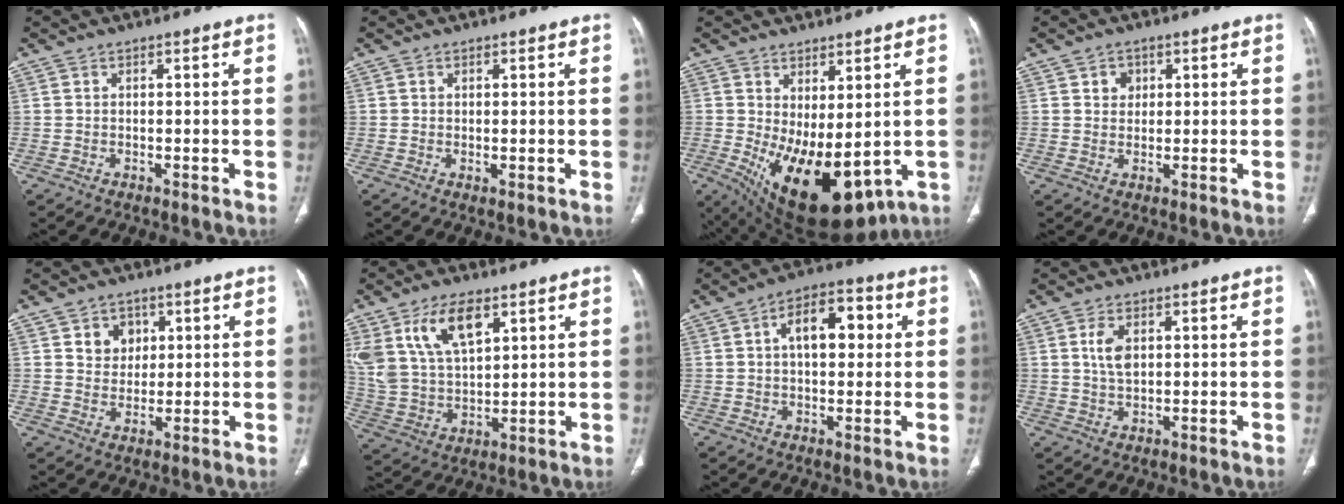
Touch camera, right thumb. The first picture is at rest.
{"total": 1.1, "force": [-0.1, 0.4, 1.0], "torque": [-0.020, -0.007, 0.002]}
{"total": 16.8, "force": [-2.3, 7.9, 14.6], "torque": [-0.234, -0.023, -0.001]}
{"total": 2.7, "force": [1.0, 2.3, 1.0], "torque": [-0.001, -0.004, 0.015]}
{"total": 5.4, "force": [2.1, 4.5, 2.1], "torque": [-0.006, -0.008, 0.034]}
{"total": 14.5, "force": [7.4, 7.5, 10.0], "torque": [-0.184, -0.021, 0.154]}
{"total": 10.4, "force": [2.2, 5.7, 8.4], "torque": [-0.108, 0.022, 0.029]}
{"total": 4.3, "force": [1.1, 2.4, 3.4], "torque": [-0.067, -0.004, 0.024]}